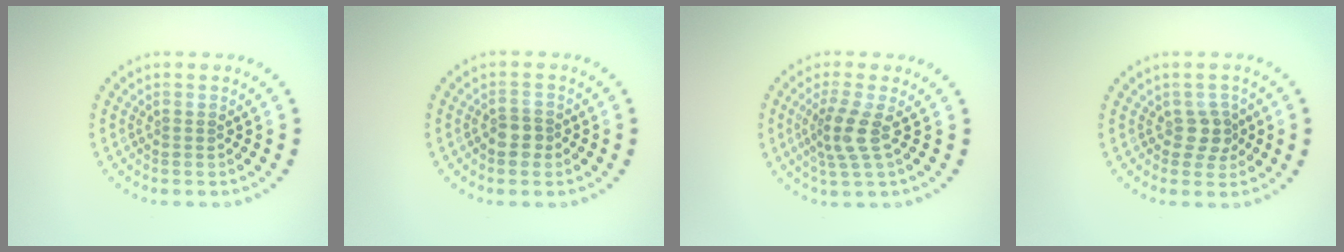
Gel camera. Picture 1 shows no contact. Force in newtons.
{"total": 1.9, "press": 1.7, "slide": 0.9}
{"total": 2.9, "press": 2.2, "slide": 1.8}
{"total": 2.0, "press": 1.6, "slide": 1.1}